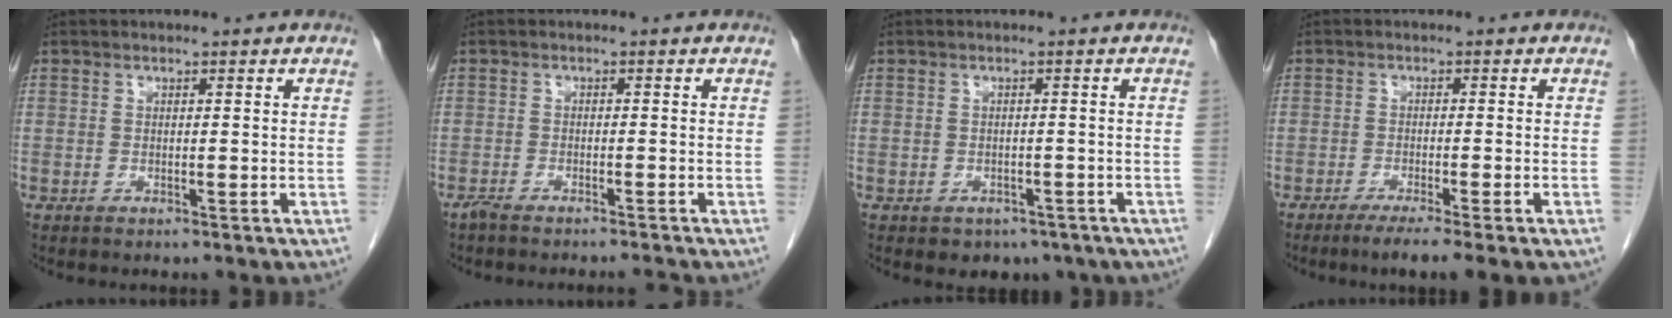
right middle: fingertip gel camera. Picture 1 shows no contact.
{"total": 2.9, "force": [-2.8, -0.4, 0.9], "torque": [-0.018, -0.006, -0.045]}
{"total": 4.8, "force": [-3.2, 3.3, 1.3], "torque": [-0.007, 0.006, -0.032]}
{"total": 6.7, "force": [-4.5, -0.1, 5.0], "torque": [-0.066, -0.016, -0.067]}